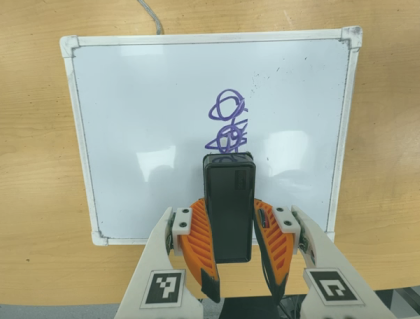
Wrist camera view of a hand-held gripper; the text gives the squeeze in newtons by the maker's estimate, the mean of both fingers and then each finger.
{"total": 6.7, "left": 5.9, "right": 7.6}